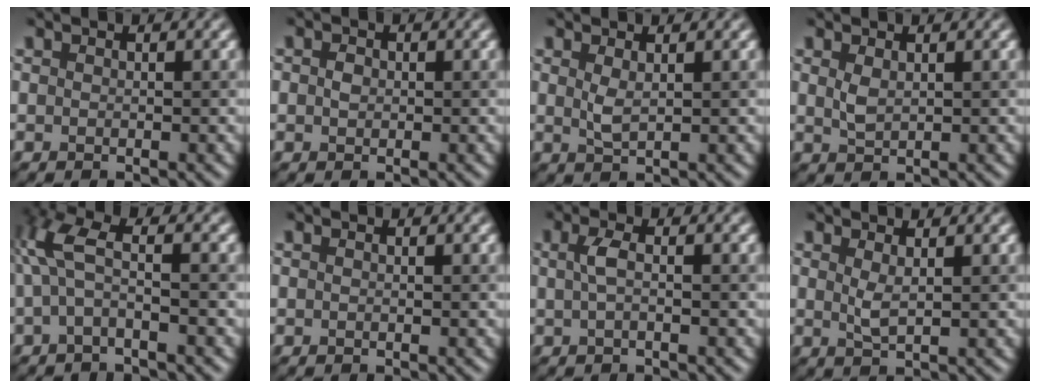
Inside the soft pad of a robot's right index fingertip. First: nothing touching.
{"total": 0.8, "force": [0.0, 0.7, 0.4], "torque": [-0.008, 0.008, 0.001]}
{"total": 1.3, "force": [0.5, 0.3, 1.1], "torque": [-0.025, 0.003, 0.015]}
{"total": 1.2, "force": [0.5, 0.5, 0.9], "torque": [-0.025, 0.005, 0.017]}
{"total": 3.8, "force": [0.1, 1.0, 3.7], "torque": [-0.086, 0.019, -0.004]}
{"total": 0.0}
{"total": 1.4, "force": [0.1, 0.3, 1.4], "torque": [-0.033, 0.010, 0.004]}
{"total": 1.3, "force": [0.5, 0.3, 1.2], "torque": [-0.026, 0.003, 0.014]}